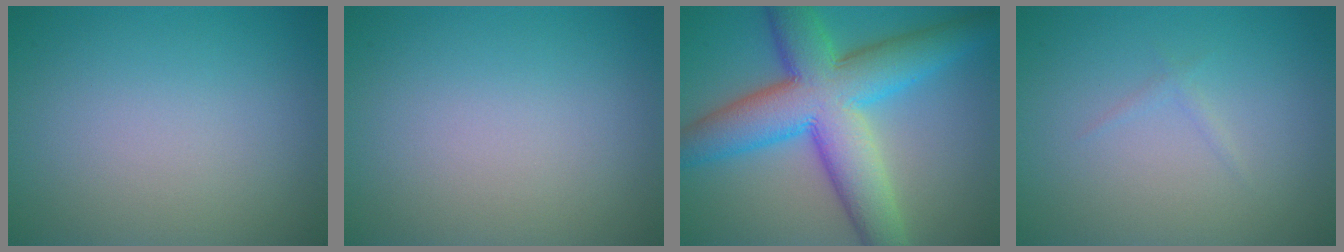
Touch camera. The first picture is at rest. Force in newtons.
{"total": 0.0}
{"total": 11.3, "press": 11.3, "slide": 0.2}
{"total": 0.6, "press": 0.6, "slide": 0.0}